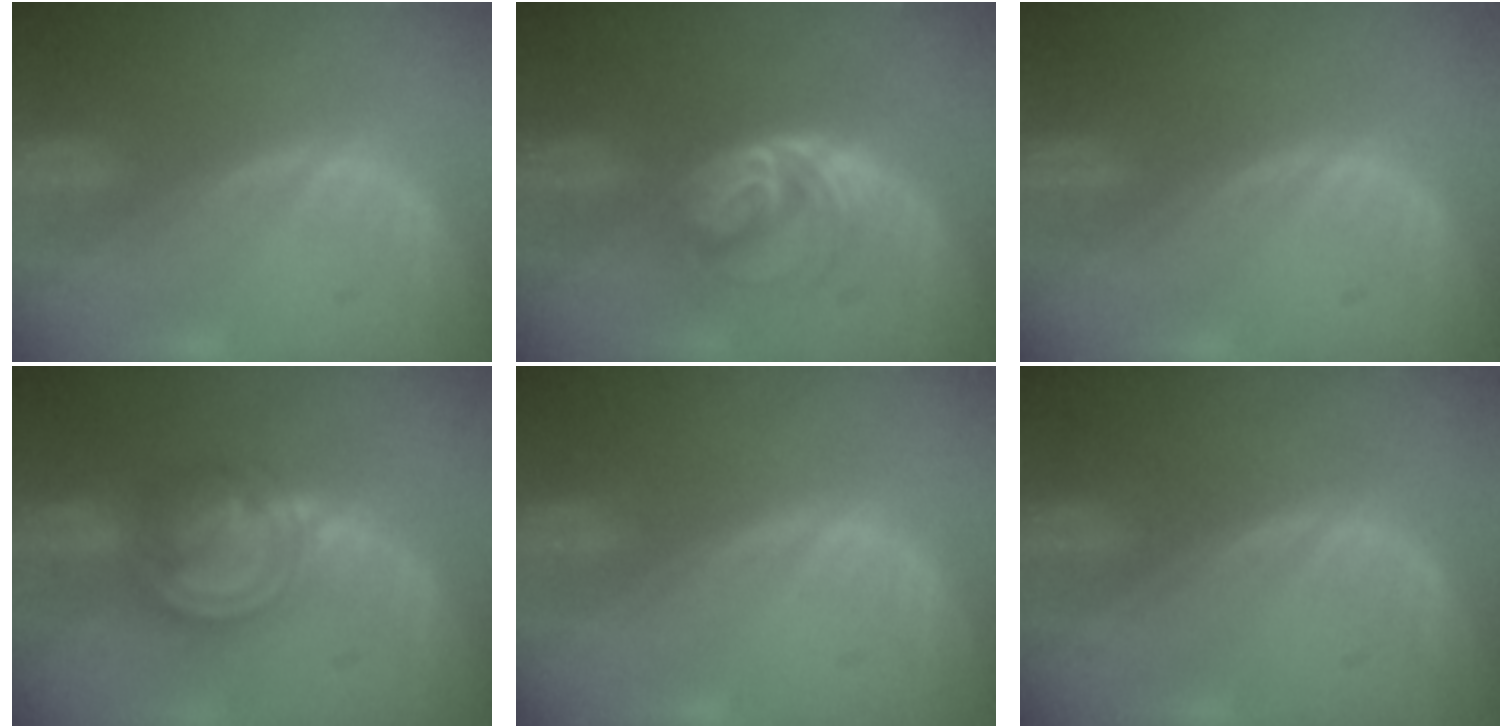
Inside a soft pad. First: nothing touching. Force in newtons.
{"total": 6.3, "press": 5.4, "slide": 3.1}
{"total": 0.0}
{"total": 7.4, "press": 6.5, "slide": 3.5}
{"total": 0.0}
{"total": 0.0}